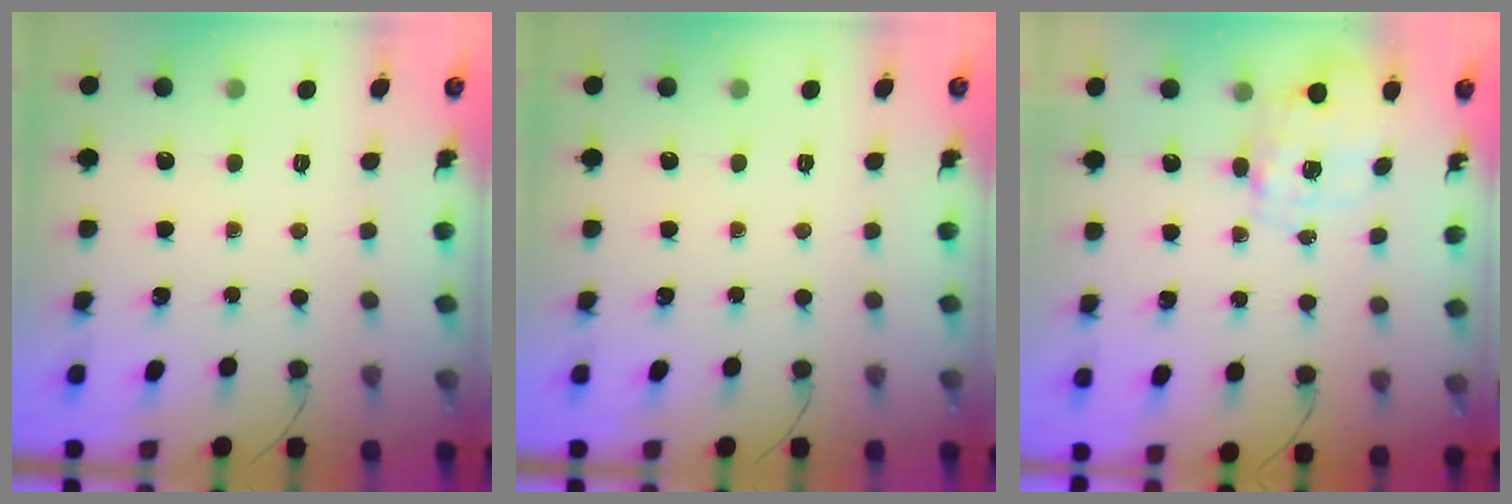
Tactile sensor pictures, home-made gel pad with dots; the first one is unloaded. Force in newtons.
{"total": 0.0}
{"total": 3.8, "press": 3.7, "slide": 0.9}